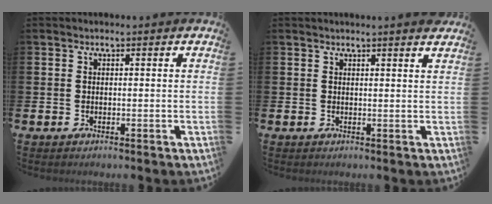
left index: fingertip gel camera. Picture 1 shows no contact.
{"total": 1.4, "force": [1.4, -0.3, 0.2], "torque": [0.010, -0.010, 0.022]}